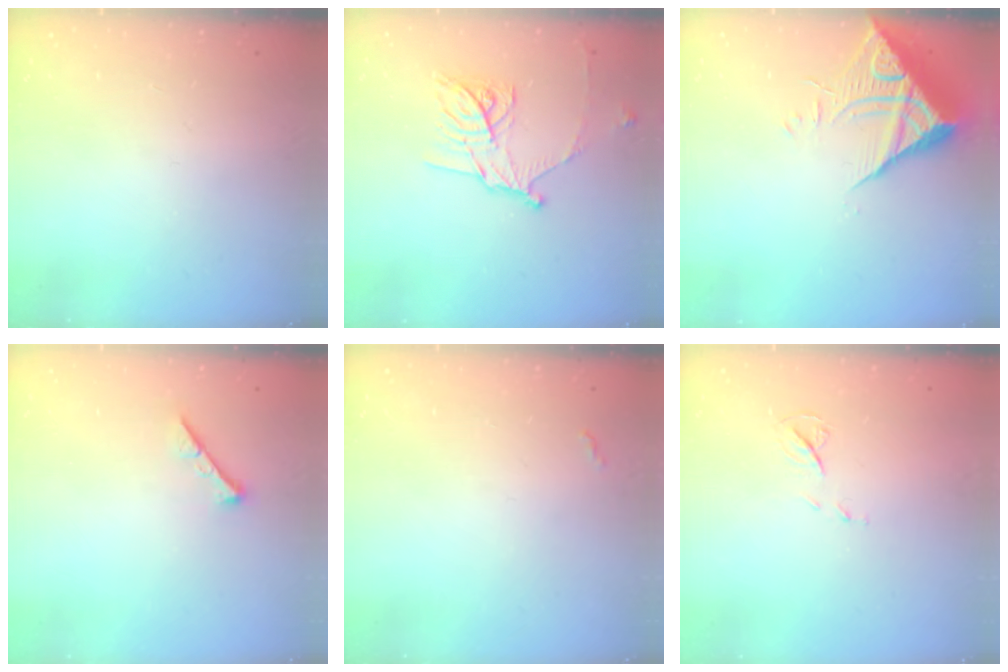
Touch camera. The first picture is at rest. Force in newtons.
{"total": 13.5, "press": 13.5, "slide": 0.1}
{"total": 10.5, "press": 10.4, "slide": 1.0}
{"total": 0.0}
{"total": 3.2, "press": 3.2, "slide": 0.5}
{"total": 5.7, "press": 5.6, "slide": 0.5}